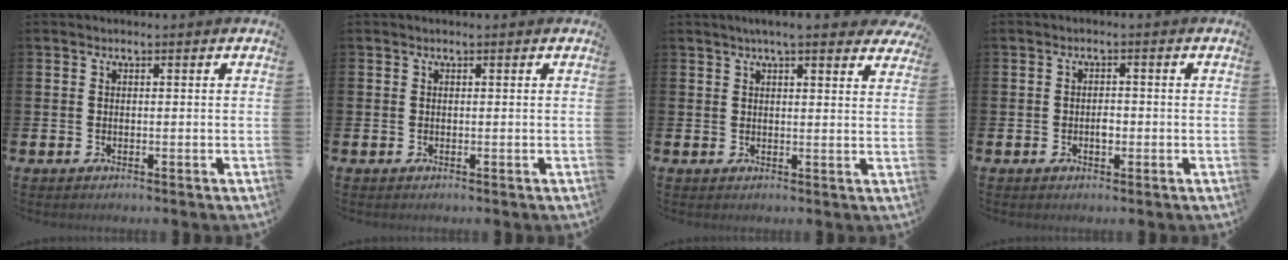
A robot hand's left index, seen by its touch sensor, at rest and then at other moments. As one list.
[{"total": 0.0}, {"total": 4.2, "force": [3.8, 0.3, 1.8], "torque": [-0.029, -0.016, 0.065]}, {"total": 1.6, "force": [-0.4, 1.0, 1.2], "torque": [-0.007, -0.003, -0.011]}]